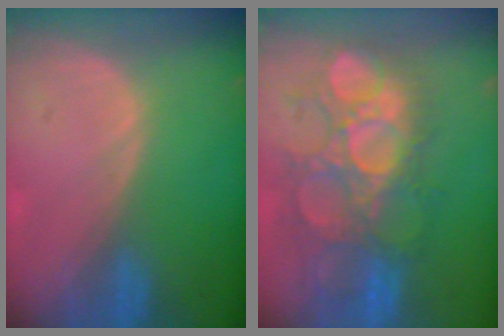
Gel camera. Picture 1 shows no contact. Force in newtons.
{"total": 11.2, "press": 10.8, "slide": 3.1}